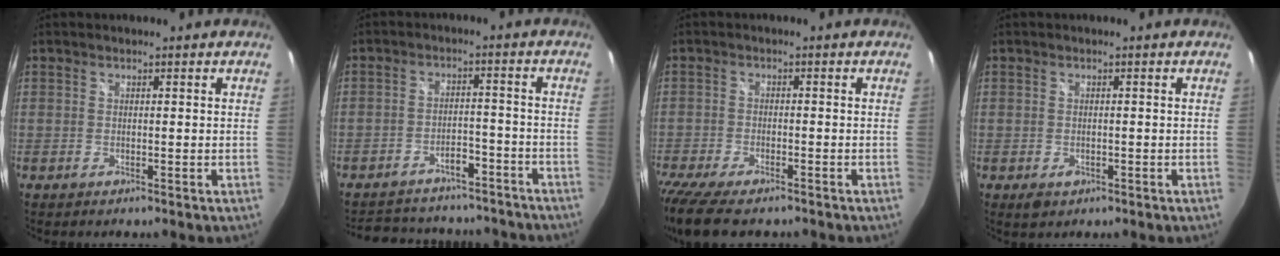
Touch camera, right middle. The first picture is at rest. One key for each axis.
{"total": 23.0, "fx": -19.7, "fy": 8.6, "fz": 8.0, "tx": -0.165, "ty": 0.043, "tz": -0.246}
{"total": 11.7, "fx": -9.6, "fy": 3.3, "fz": 5.9, "tx": -0.149, "ty": -0.044, "tz": -0.168}
{"total": 2.2, "fx": -1.1, "fy": 1.6, "fz": 1.2, "tx": -0.020, "ty": -0.007, "tz": -0.013}